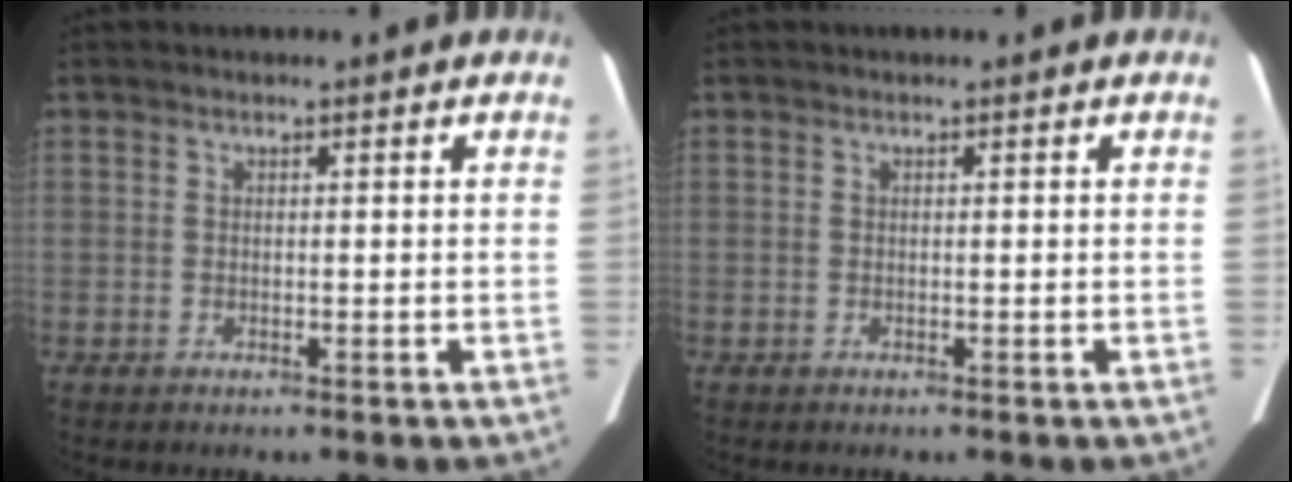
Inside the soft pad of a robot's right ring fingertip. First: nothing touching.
{"total": 0.0}